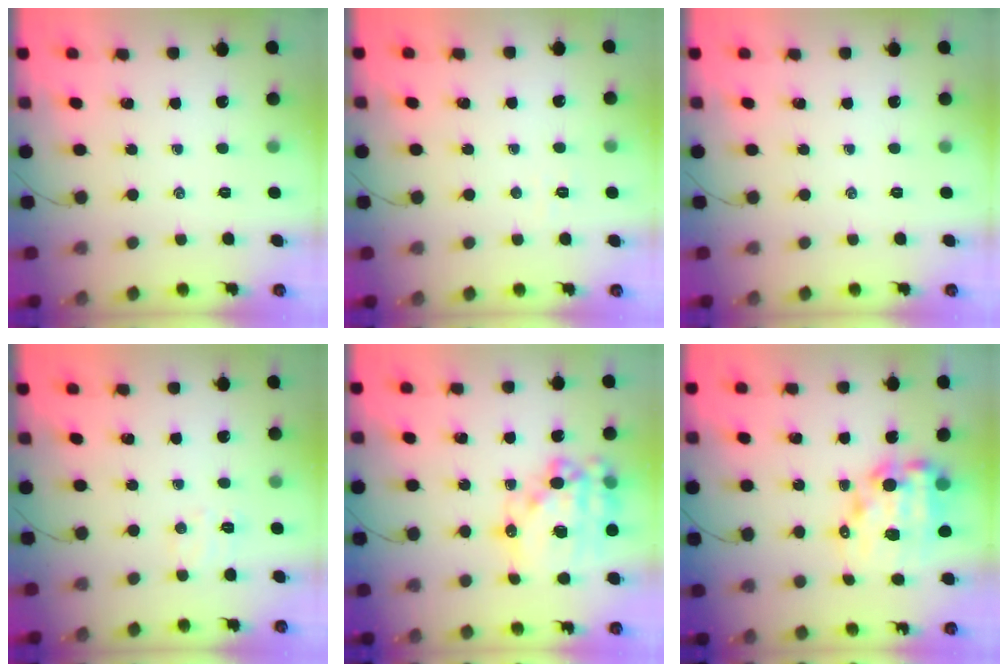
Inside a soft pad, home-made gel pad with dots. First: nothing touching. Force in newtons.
{"total": 2.5, "press": 2.4, "slide": 0.7}
{"total": 0.0}
{"total": 5.4, "press": 5.3, "slide": 1.2}
{"total": 21.4, "press": 20.9, "slide": 4.6}
{"total": 12.6, "press": 12.2, "slide": 3.3}